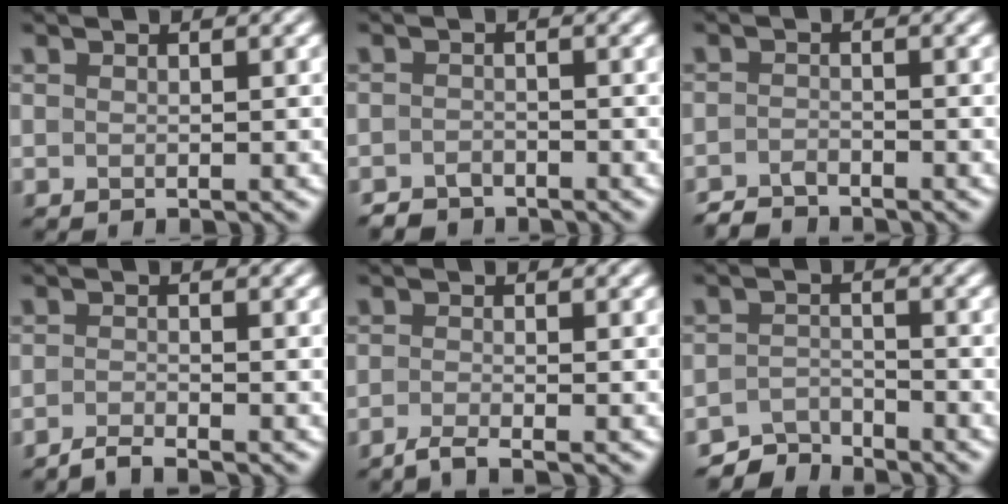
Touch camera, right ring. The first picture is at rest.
{"total": 1.8, "force": [-1.7, 0.8, 0.2], "torque": [-0.004, 0.004, -0.034]}
{"total": 2.0, "force": [-1.9, 0.4, 0.3], "torque": [-0.009, 0.001, -0.044]}
{"total": 1.5, "force": [-1.4, -0.1, 0.5], "torque": [-0.011, 0.003, -0.036]}
{"total": 1.6, "force": [-1.3, 0.0, 0.9], "torque": [-0.023, -0.002, -0.035]}
{"total": 3.1, "force": [-3.0, 0.7, 0.1], "torque": [0.001, 0.007, -0.061]}